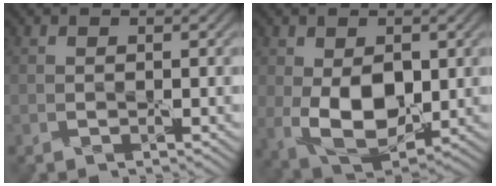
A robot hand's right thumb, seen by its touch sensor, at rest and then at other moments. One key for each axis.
{"total": 9.8, "fx": -0.6, "fy": 6.2, "fz": 7.6, "tx": -0.160, "ty": -0.020, "tz": 0.002}